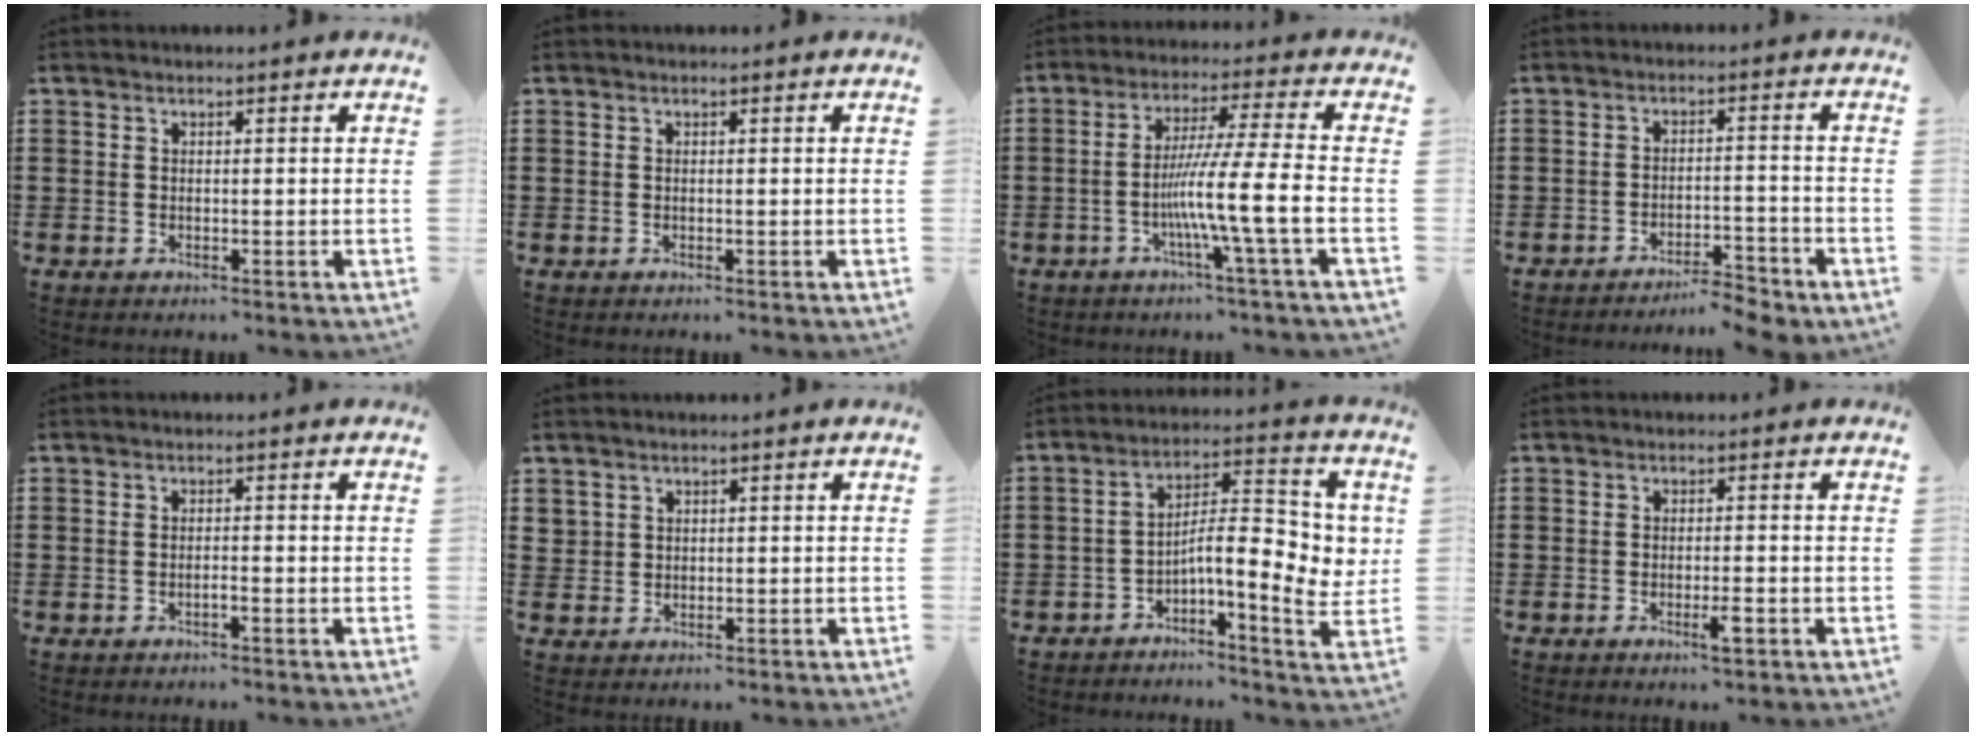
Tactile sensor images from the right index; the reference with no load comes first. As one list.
[{"total": 0.0}, {"total": 10.4, "force": [-3.0, -0.4, 9.9], "torque": [-0.176, -0.005, -0.060]}, {"total": 4.0, "force": [-3.9, 0.1, 1.0], "torque": [-0.021, -0.001, -0.081]}, {"total": 0.9, "force": [-0.4, 0.1, 0.8], "torque": [-0.014, -0.002, -0.007]}, {"total": 1.6, "force": [1.1, 1.2, 0.0], "torque": [-0.006, 0.006, 0.023]}, {"total": 9.5, "force": [-0.2, 3.1, 8.9], "torque": [-0.138, -0.017, -0.010]}, {"total": 2.5, "force": [-1.2, 0.3, 2.1], "torque": [-0.036, -0.002, -0.021]}]